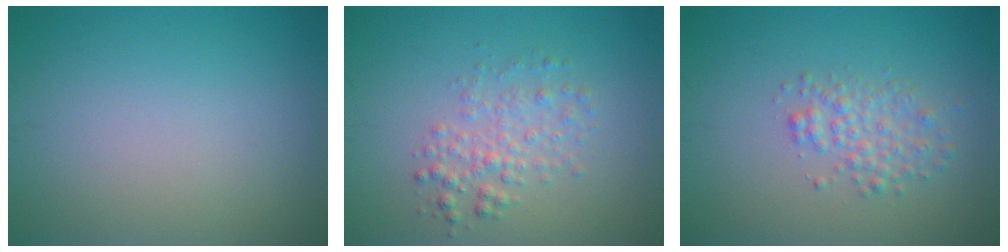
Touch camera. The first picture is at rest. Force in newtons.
{"total": 2.6, "press": 2.6, "slide": 0.1}
{"total": 2.5, "press": 2.5, "slide": 0.0}